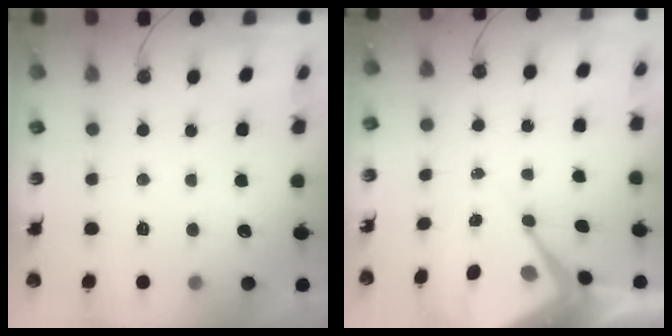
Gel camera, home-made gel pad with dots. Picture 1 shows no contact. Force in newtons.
{"total": 9.1, "press": 9.0, "slide": 1.0}